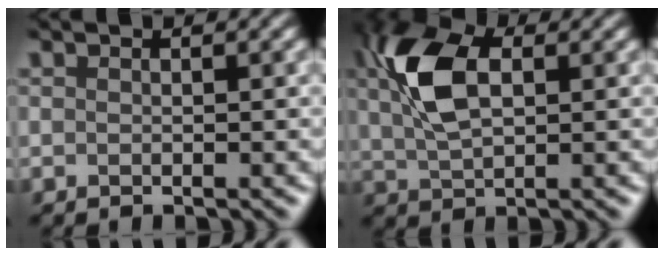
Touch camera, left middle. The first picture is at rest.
{"total": 5.8, "force": [1.9, 3.0, 4.6], "torque": [-0.122, 0.014, 0.041]}